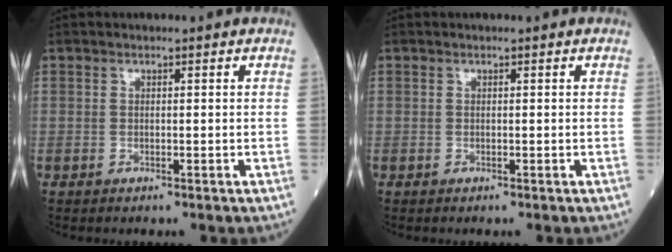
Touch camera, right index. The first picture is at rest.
{"total": 0.0}